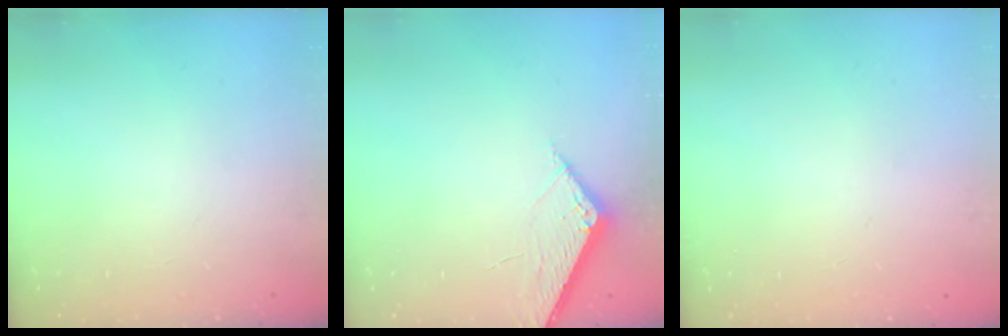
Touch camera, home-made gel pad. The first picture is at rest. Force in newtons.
{"total": 4.9, "press": 4.9, "slide": 0.6}
{"total": 0.0}